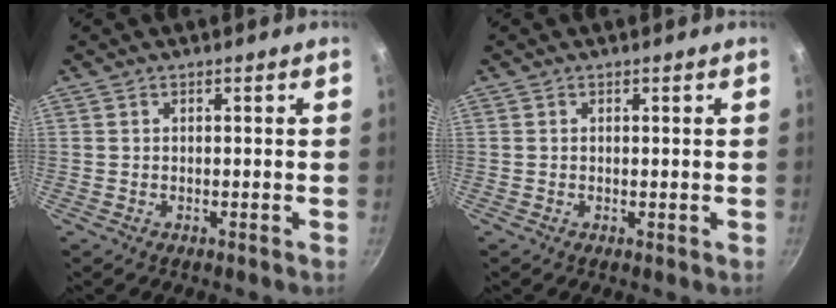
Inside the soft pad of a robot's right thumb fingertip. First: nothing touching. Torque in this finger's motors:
{"motor_torque": [0.21, -0.30, 0.51, -0.16, -0.02]}